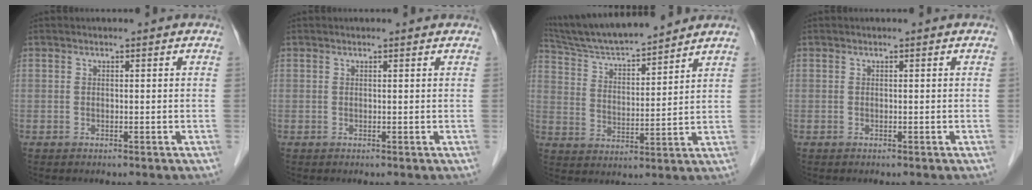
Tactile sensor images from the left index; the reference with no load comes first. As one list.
[{"total": 0.8, "force": [0.8, 0.0, 0.2], "torque": [-0.013, 0.004, 0.008]}, {"total": 14.5, "force": [13.3, 1.1, 5.6], "torque": [-0.102, 0.011, 0.232]}, {"total": 0.0}]